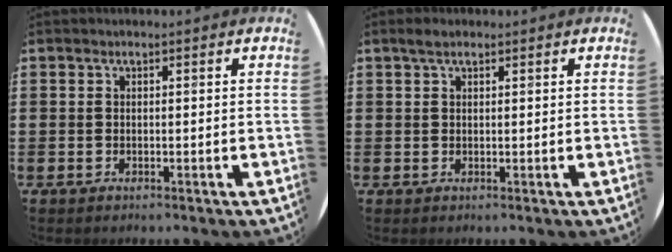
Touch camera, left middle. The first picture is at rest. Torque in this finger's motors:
{"motor_torque": [0.35, -0.30, 0.02, 0.00]}